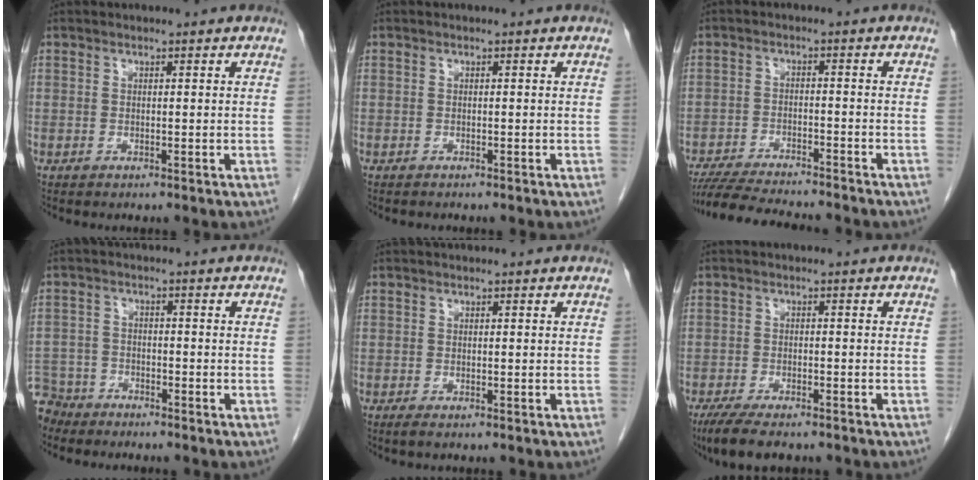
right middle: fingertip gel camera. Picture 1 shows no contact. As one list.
[{"total": 0.5, "force": [-0.5, 0.1, 0.2], "torque": [-0.008, -0.001, -0.008]}, {"total": 12.7, "force": [-11.5, 1.1, 5.4], "torque": [-0.081, -0.016, -0.174]}, {"total": 6.5, "force": [-5.8, 2.9, -0.2], "torque": [0.001, -0.004, -0.111]}, {"total": 0.6, "force": [-0.5, 0.0, 0.4], "torque": [-0.012, -0.003, -0.007]}, {"total": 7.7, "force": [-6.1, 1.9, 4.3], "torque": [-0.072, -0.015, -0.096]}]